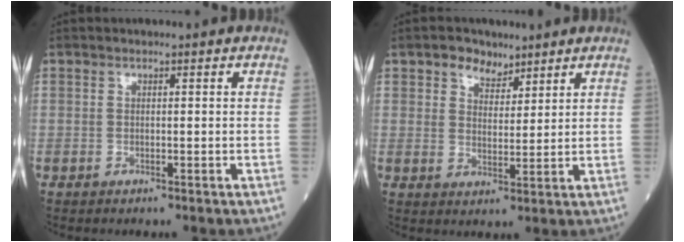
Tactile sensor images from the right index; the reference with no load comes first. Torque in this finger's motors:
{"motor_torque": [0.03, 0.05, 0.05, 0.03]}